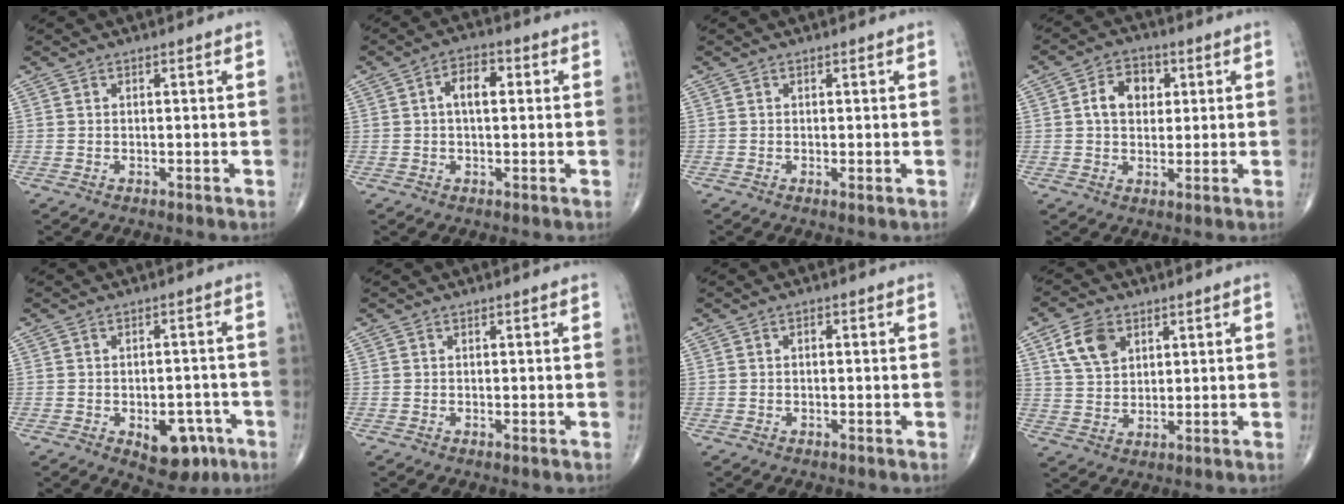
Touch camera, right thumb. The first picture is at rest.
{"total": 5.4, "force": [0.9, 2.8, 4.5], "torque": [-0.071, 0.014, 0.007]}
{"total": 0.6, "force": [0.0, 0.1, 0.6], "torque": [-0.014, -0.004, -0.002]}
{"total": 7.3, "force": [1.5, 5.3, 4.7], "torque": [-0.055, 0.007, 0.020]}
{"total": 8.4, "force": [-3.6, 4.9, 5.8], "torque": [-0.049, 0.018, -0.037]}
{"total": 0.0}
{"total": 0.9, "force": [0.1, 0.4, 0.7], "torque": [-0.011, 0.002, 0.000]}
{"total": 7.7, "force": [3.5, 5.2, 4.5], "torque": [-0.069, -0.011, 0.070]}